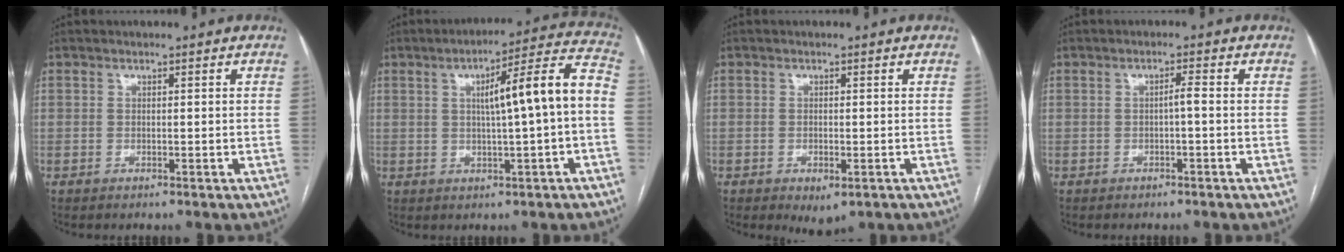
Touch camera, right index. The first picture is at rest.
{"total": 12.1, "force": [0.2, 0.2, 12.1], "torque": [-0.168, 0.031, 0.003]}
{"total": 3.1, "force": [-1.5, 1.4, 2.3], "torque": [-0.032, -0.003, -0.011]}
{"total": 1.4, "force": [-0.3, 0.0, 1.4], "torque": [-0.020, 0.003, -0.005]}